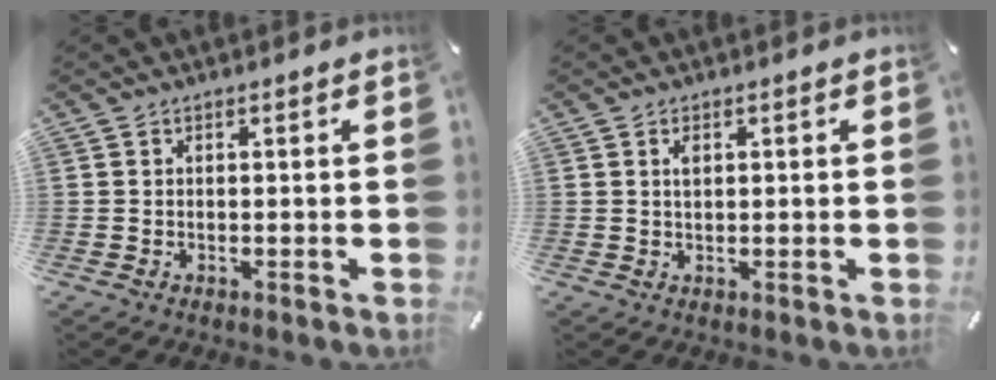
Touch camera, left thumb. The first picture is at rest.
{"total": 1.5, "force": [0.5, 0.9, 1.2], "torque": [-0.026, 0.003, 0.009]}